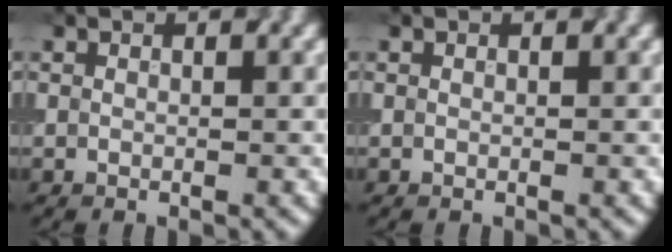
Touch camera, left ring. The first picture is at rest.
{"total": 0.0}